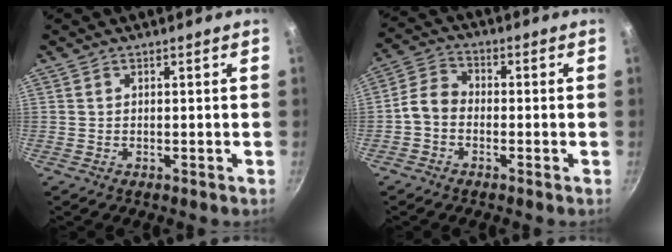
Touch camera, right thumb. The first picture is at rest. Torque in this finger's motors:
{"motor_torque": [0.21, 0.16, 0.55, -0.33, 0.02]}